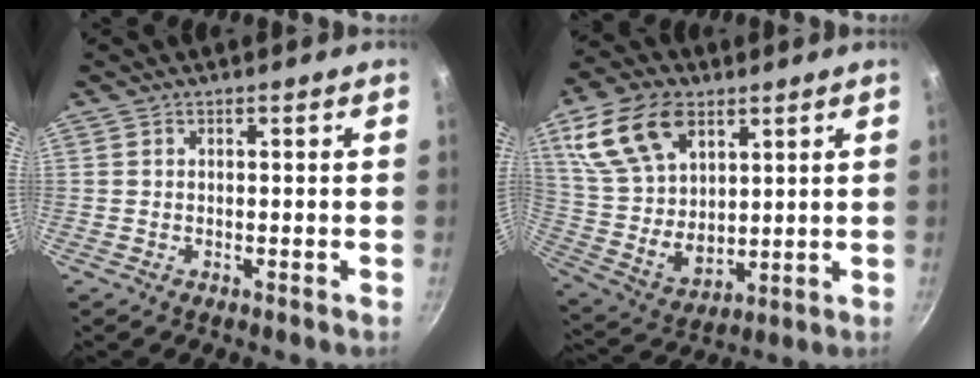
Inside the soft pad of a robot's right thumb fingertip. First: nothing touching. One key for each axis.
{"total": 17.9, "fx": 8.4, "fy": 11.0, "fz": 11.4, "tx": -0.195, "ty": -0.029, "tz": 0.169}